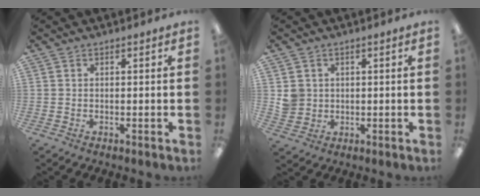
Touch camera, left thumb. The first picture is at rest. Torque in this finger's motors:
{"motor_torque": [0.05, 0.40, 0.26, -0.40, 0.00]}